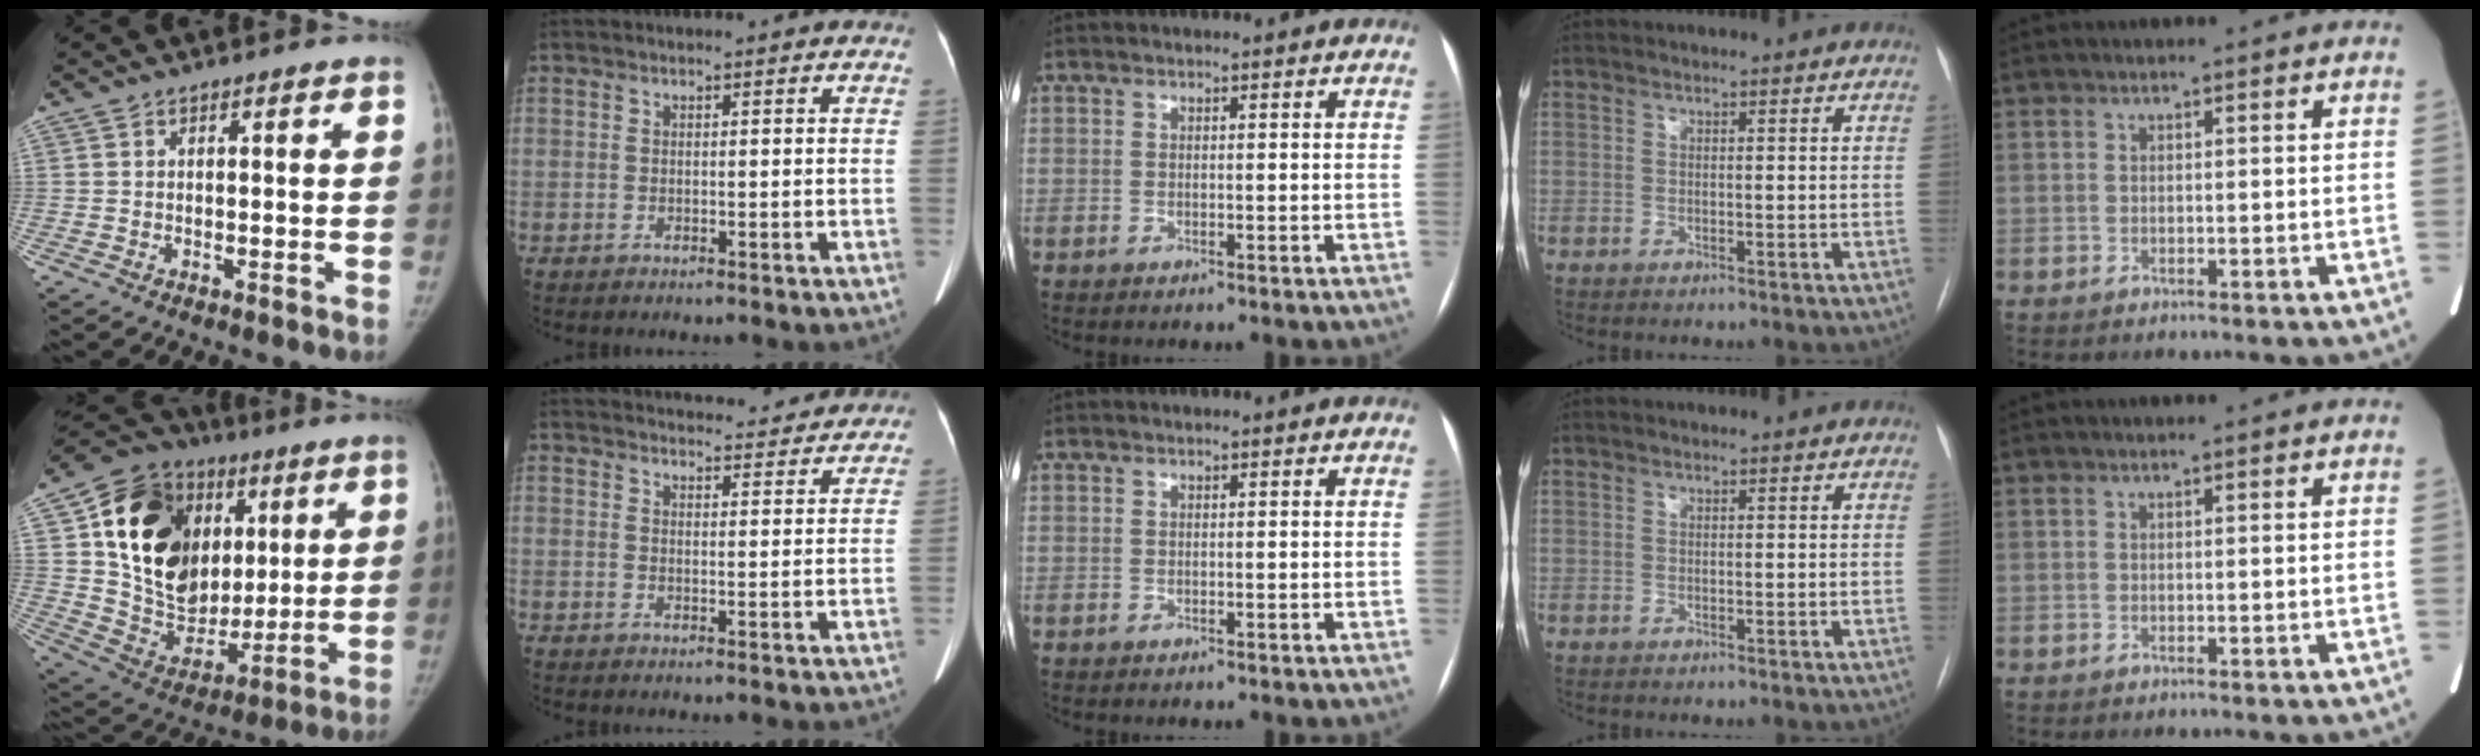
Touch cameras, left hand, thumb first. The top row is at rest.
{"thumb": {"total": 26.4, "force": [7.1, 19.2, 16.7], "torque": [-0.261, -0.003, 0.130]}, "index": {"total": 15.9, "force": [15.4, 2.6, 3.0], "torque": [-0.022, -0.003, 0.182]}}